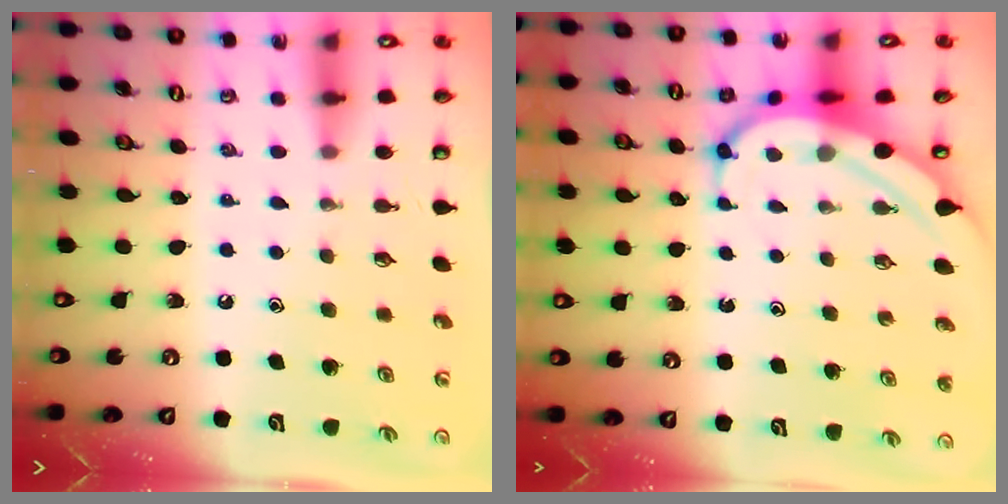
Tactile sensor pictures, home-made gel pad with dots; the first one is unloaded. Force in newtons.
{"total": 6.7, "press": 6.6, "slide": 0.8}